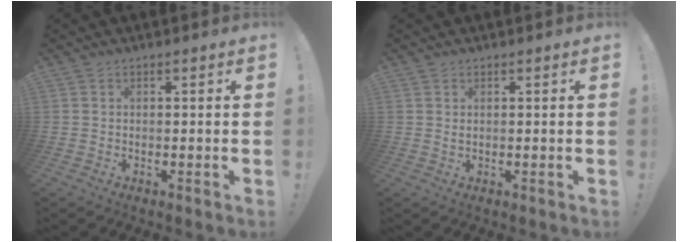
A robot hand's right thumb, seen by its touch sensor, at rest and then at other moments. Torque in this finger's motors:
{"motor_torque": [-0.01, 0.01, 0.00, 0.00, 0.01]}